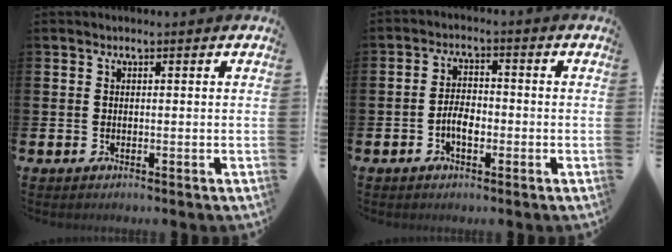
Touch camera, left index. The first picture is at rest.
{"total": 3.2, "force": [-1.2, 1.7, 2.5], "torque": [-0.040, 0.005, -0.024]}